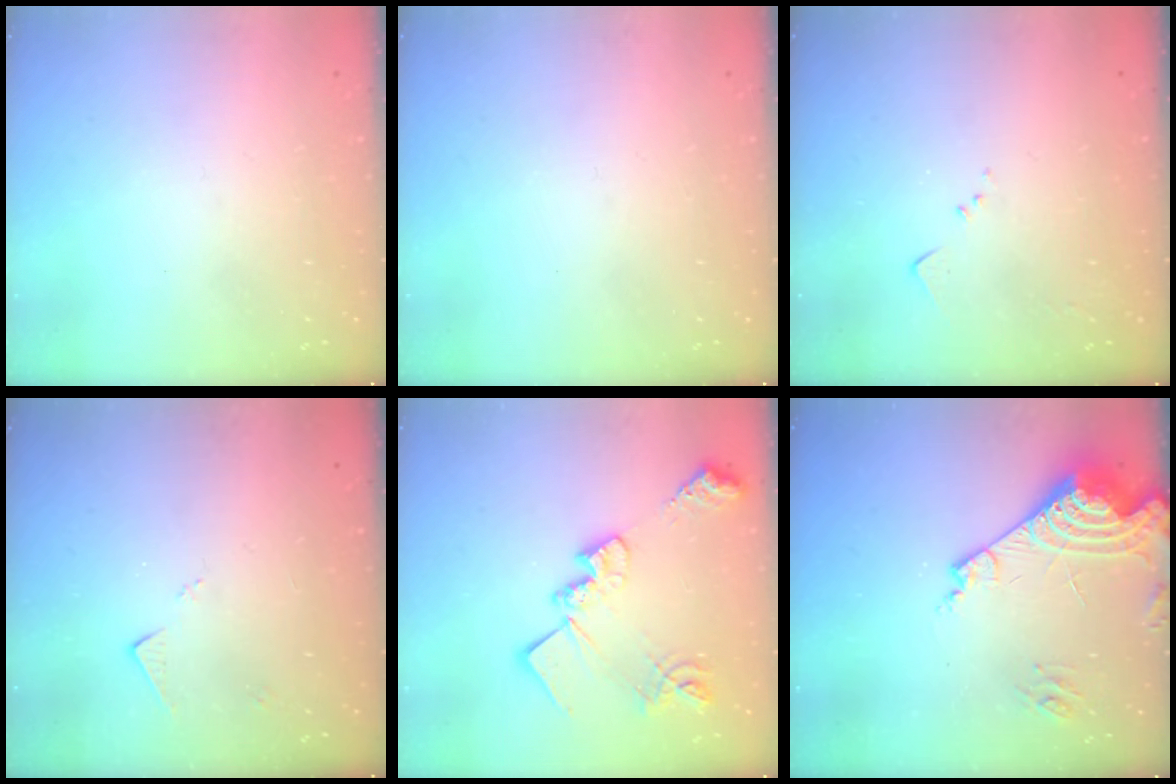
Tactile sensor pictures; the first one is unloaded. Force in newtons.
{"total": 0.0}
{"total": 4.2, "press": 4.2, "slide": 0.6}
{"total": 4.2, "press": 4.1, "slide": 0.6}
{"total": 21.0, "press": 21.0, "slide": 1.4}
{"total": 14.9, "press": 14.8, "slide": 1.5}